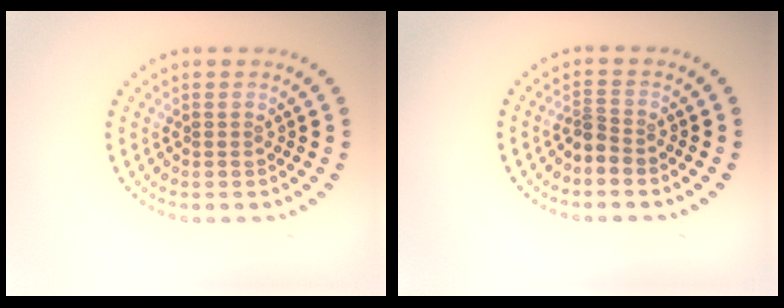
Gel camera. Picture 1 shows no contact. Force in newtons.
{"total": 1.8, "press": 1.2, "slide": 1.3}